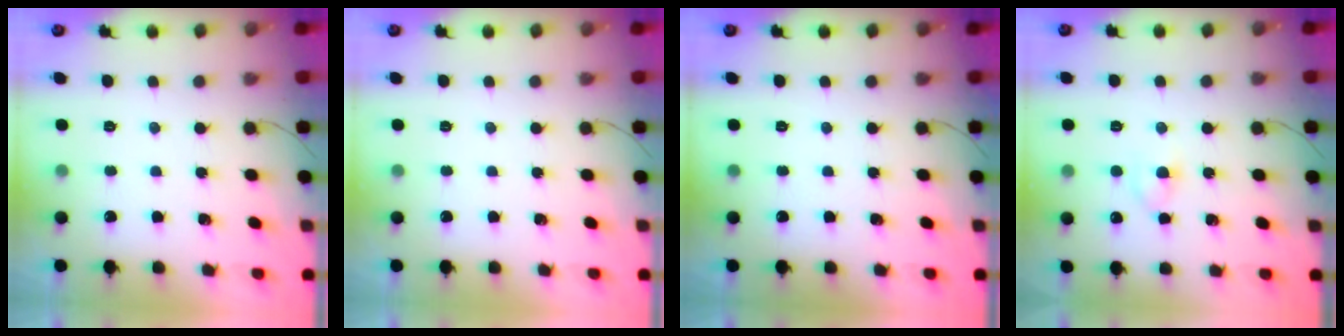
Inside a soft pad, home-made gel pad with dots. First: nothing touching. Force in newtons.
{"total": 0.0}
{"total": 0.0}
{"total": 3.2, "press": 3.0, "slide": 1.2}